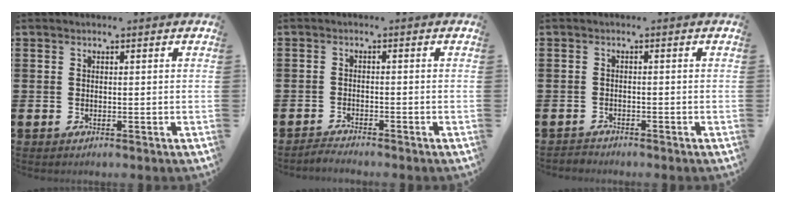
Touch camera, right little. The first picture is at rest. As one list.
[{"total": 1.4, "force": [-1.4, -0.1, 0.1], "torque": [-0.004, 0.002, -0.028]}, {"total": 0.9, "force": [-0.9, 0.1, -0.1], "torque": [0.000, 0.003, -0.019]}]